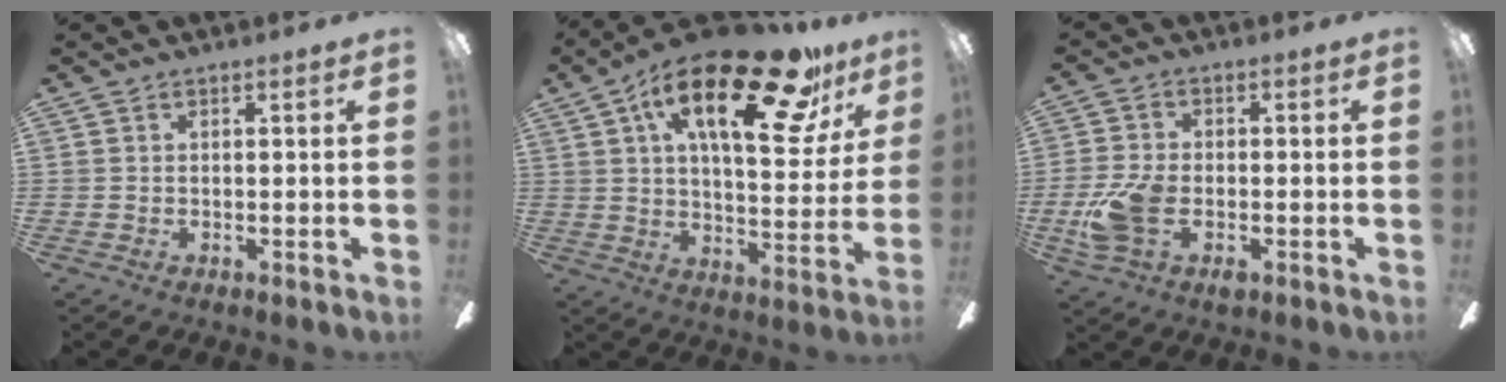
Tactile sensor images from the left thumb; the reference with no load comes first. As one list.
[{"total": 24.9, "force": [13.9, 9.1, 18.6], "torque": [-0.286, -0.065, 0.220]}, {"total": 8.5, "force": [-2.5, 5.1, 6.3], "torque": [-0.139, 0.008, -0.045]}]